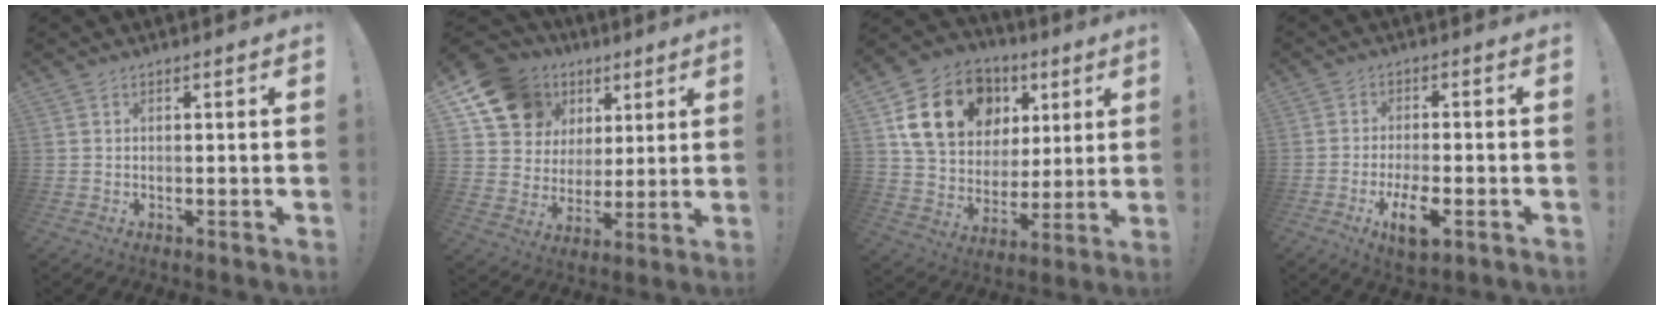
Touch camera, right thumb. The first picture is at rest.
{"total": 14.1, "force": [8.2, 10.6, 4.3], "torque": [-0.072, -0.049, 0.171]}
{"total": 20.3, "force": [9.4, 14.7, 10.5], "torque": [-0.177, -0.026, 0.193]}
{"total": 7.7, "force": [-4.0, 2.8, 5.9], "torque": [-0.103, 0.005, -0.070]}